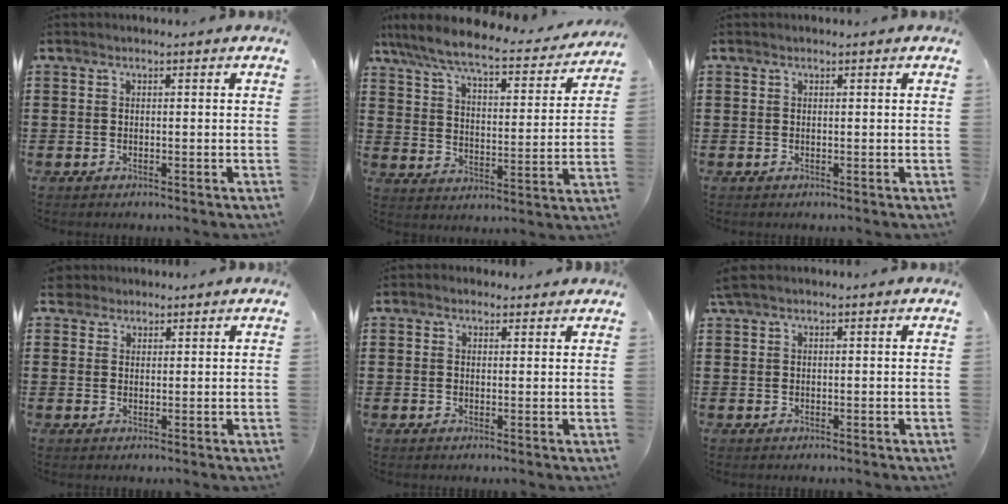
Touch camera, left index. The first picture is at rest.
{"total": 7.7, "force": [6.7, 0.6, 3.6], "torque": [-0.100, -0.040, 0.113]}
{"total": 0.0}
{"total": 2.4, "force": [2.0, 1.4, 0.2], "torque": [-0.013, 0.009, 0.038]}
{"total": 1.3, "force": [1.1, 0.7, 0.2], "torque": [-0.007, 0.006, 0.021]}
{"total": 0.8, "force": [0.3, 0.1, 0.7], "torque": [-0.015, 0.000, 0.007]}